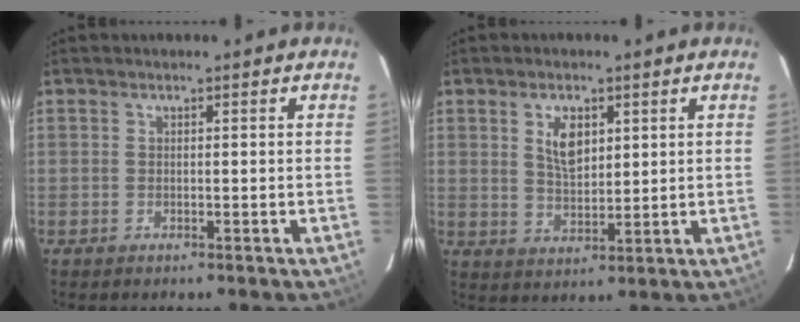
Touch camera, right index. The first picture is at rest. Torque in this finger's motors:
{"motor_torque": [0.18, 0.06, 0.20, 0.05]}